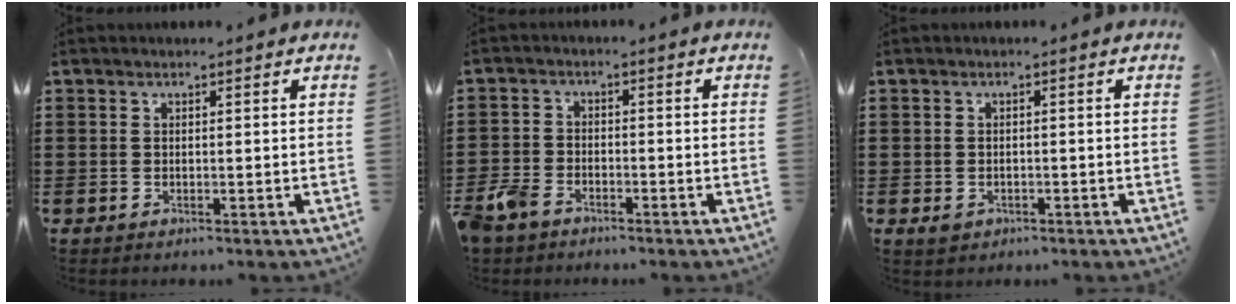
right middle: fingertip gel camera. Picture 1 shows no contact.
{"total": 4.0, "force": [-3.4, 1.8, 1.2], "torque": [-0.049, -0.003, -0.075]}
{"total": 1.1, "force": [-0.6, 0.8, 0.5], "torque": [-0.015, -0.001, -0.013]}